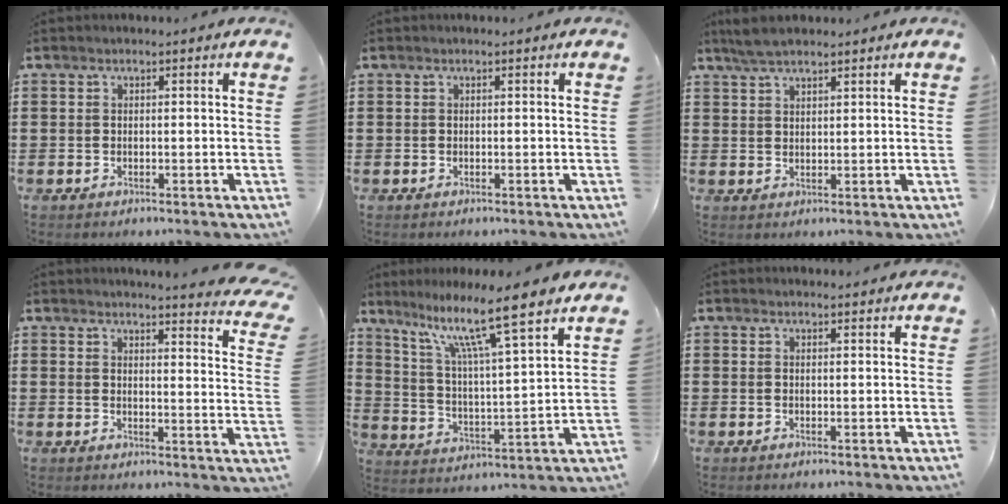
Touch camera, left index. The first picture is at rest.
{"total": 0.0}
{"total": 3.6, "force": [3.0, 0.9, 1.8], "torque": [-0.042, 0.002, 0.056]}
{"total": 3.6, "force": [3.4, -0.6, 1.1], "torque": [-0.031, -0.026, 0.056]}
{"total": 10.9, "force": [8.5, 0.1, 6.9], "torque": [-0.146, -0.054, 0.133]}
{"total": 1.1, "force": [1.1, 0.1, 0.1], "torque": [-0.004, 0.000, 0.021]}